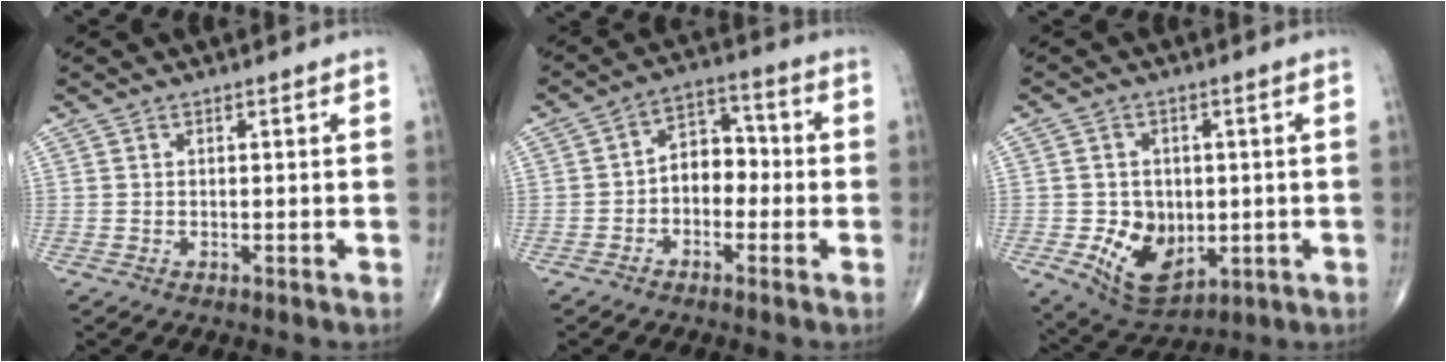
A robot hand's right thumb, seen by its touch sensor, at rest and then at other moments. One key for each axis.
{"total": 7.1, "fx": -1.4, "fy": 5.1, "fz": 4.8, "tx": -0.045, "ty": 0.033, "tz": -0.040}
{"total": 10.9, "fx": -1.7, "fy": 7.9, "fz": 7.4, "tx": -0.089, "ty": -0.005, "tz": -0.008}